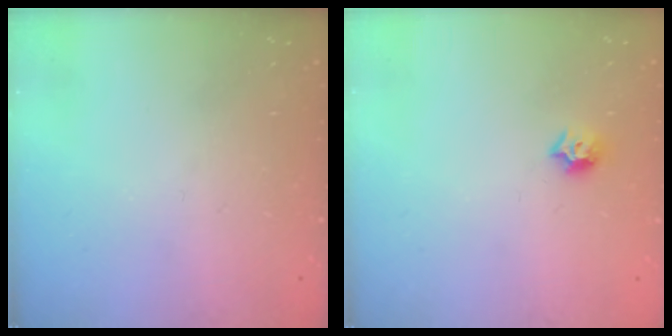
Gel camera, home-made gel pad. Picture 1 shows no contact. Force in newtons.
{"total": 6.3, "press": 6.3, "slide": 0.2}